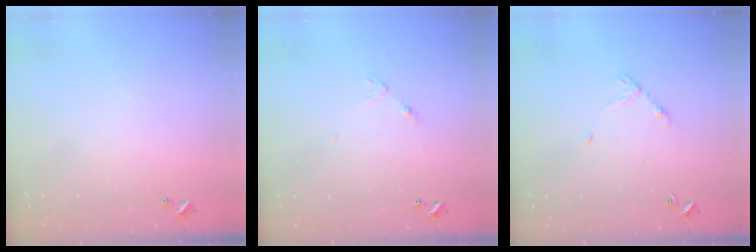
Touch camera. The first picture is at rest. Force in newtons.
{"total": 4.6, "press": 4.6, "slide": 0.3}
{"total": 6.9, "press": 6.8, "slide": 0.6}